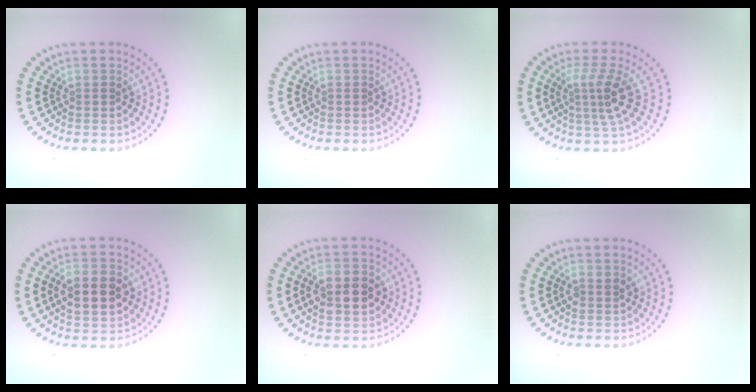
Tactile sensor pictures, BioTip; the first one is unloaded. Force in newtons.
{"total": 0.0}
{"total": 3.4, "press": 2.3, "slide": 2.5}
{"total": 4.7, "press": 4.7, "slide": 0.3}
{"total": 4.9, "press": 4.9, "slide": 0.2}
{"total": 0.9, "press": 0.9, "slide": 0.3}